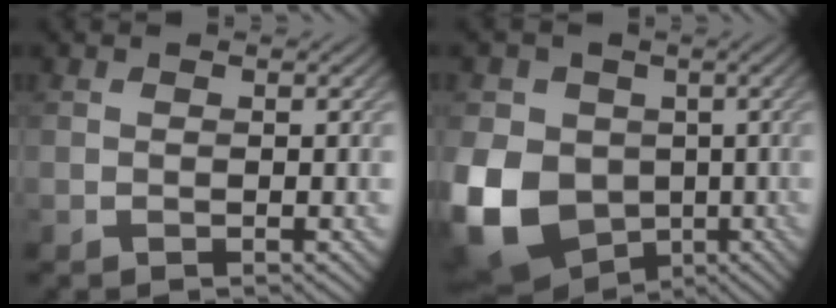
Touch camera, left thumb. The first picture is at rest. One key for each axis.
{"total": 15.7, "fx": -3.1, "fy": 13.1, "fz": 8.1, "tx": -0.220, "ty": -0.030, "tz": -0.073}